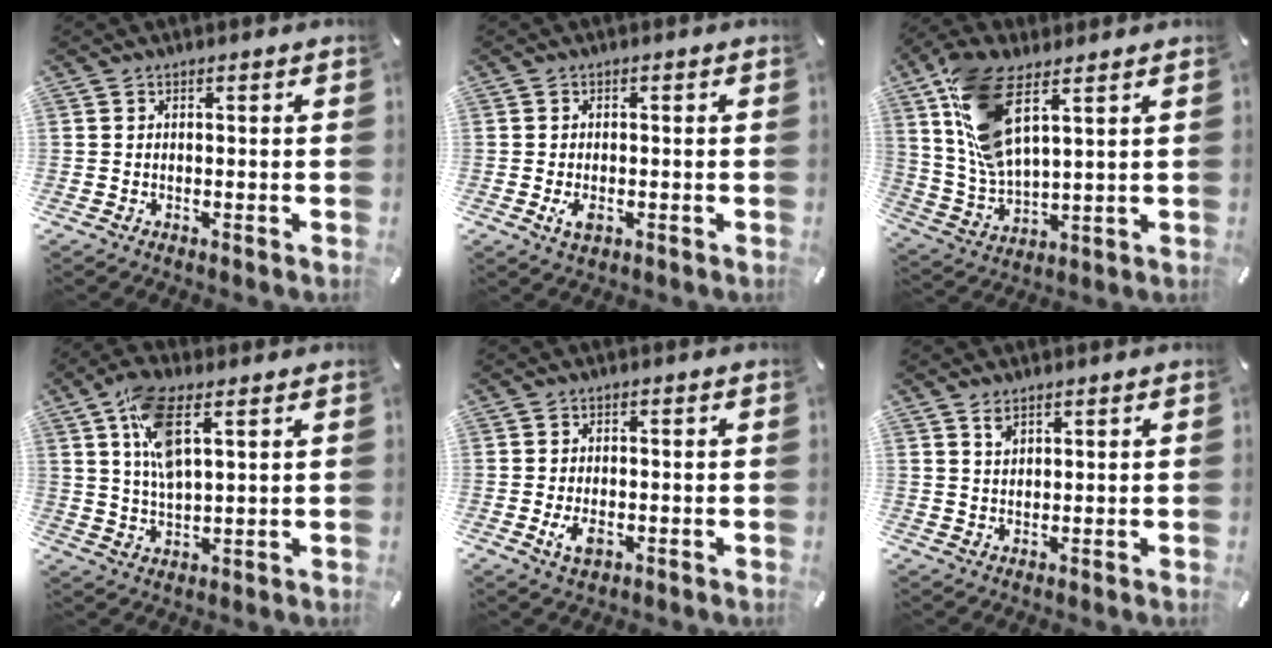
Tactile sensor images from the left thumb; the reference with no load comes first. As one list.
[{"total": 2.9, "force": [-0.8, 1.6, 2.3], "torque": [-0.061, -0.005, -0.019]}, {"total": 14.8, "force": [7.5, 6.4, 11.1], "torque": [-0.252, -0.022, 0.136]}, {"total": 11.0, "force": [4.6, 4.6, 8.8], "torque": [-0.184, 0.000, 0.081]}, {"total": 4.0, "force": [-1.1, 2.3, 3.1], "torque": [-0.073, 0.000, -0.023]}, {"total": 2.4, "force": [1.7, 1.3, 1.1], "torque": [-0.007, -0.008, 0.028]}]